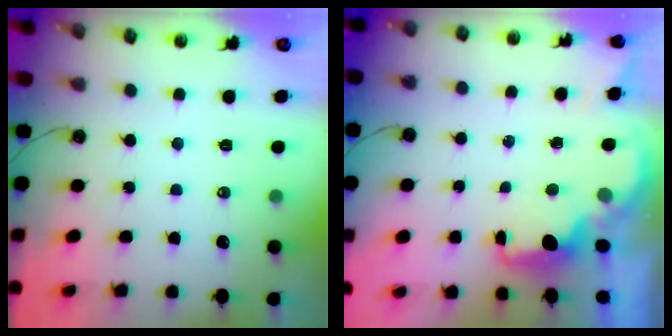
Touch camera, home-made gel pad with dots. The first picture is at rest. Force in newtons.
{"total": 1.9, "press": 1.8, "slide": 0.7}